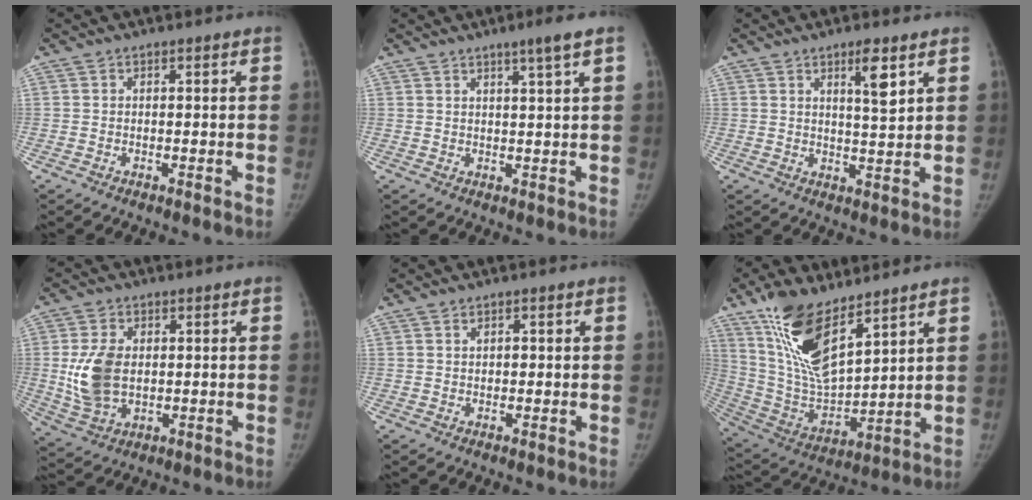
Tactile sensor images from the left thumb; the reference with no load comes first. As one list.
[{"total": 4.0, "force": [2.4, -0.4, 3.2], "torque": [-0.052, -0.013, 0.040]}, {"total": 5.5, "force": [3.0, 1.0, 4.5], "torque": [-0.068, -0.023, 0.052]}, {"total": 10.0, "force": [0.7, 6.6, 7.4], "torque": [-0.140, -0.006, 0.026]}, {"total": 1.2, "force": [0.5, 0.9, 0.7], "torque": [-0.006, -0.001, 0.008]}, {"total": 17.4, "force": [11.3, 6.1, 11.8], "torque": [-0.204, -0.060, 0.231]}]